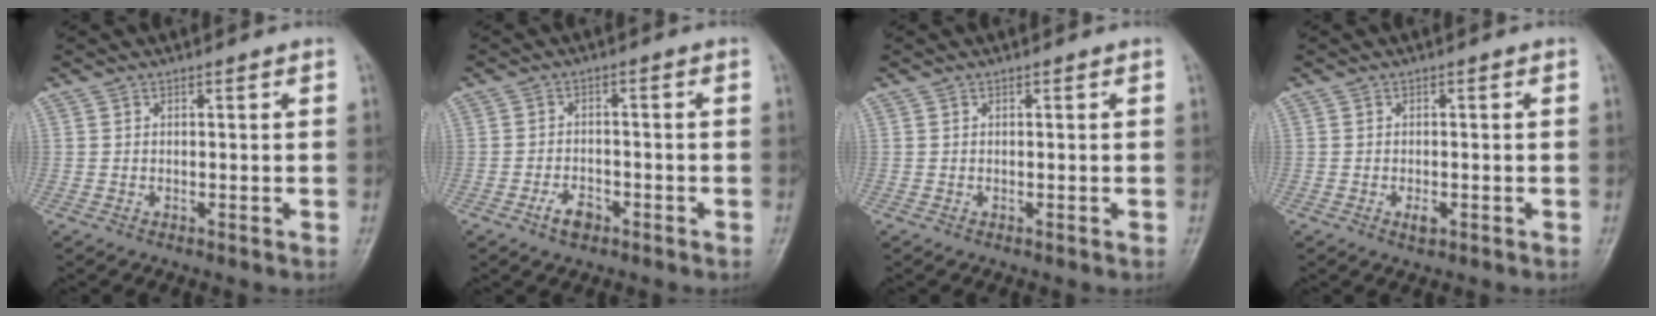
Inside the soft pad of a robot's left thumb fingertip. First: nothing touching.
{"total": 3.5, "force": [-2.3, 1.9, 1.8], "torque": [-0.030, 0.015, -0.038]}
{"total": 0.0}
{"total": 1.6, "force": [-0.8, 0.8, 1.1], "torque": [-0.021, 0.002, -0.012]}